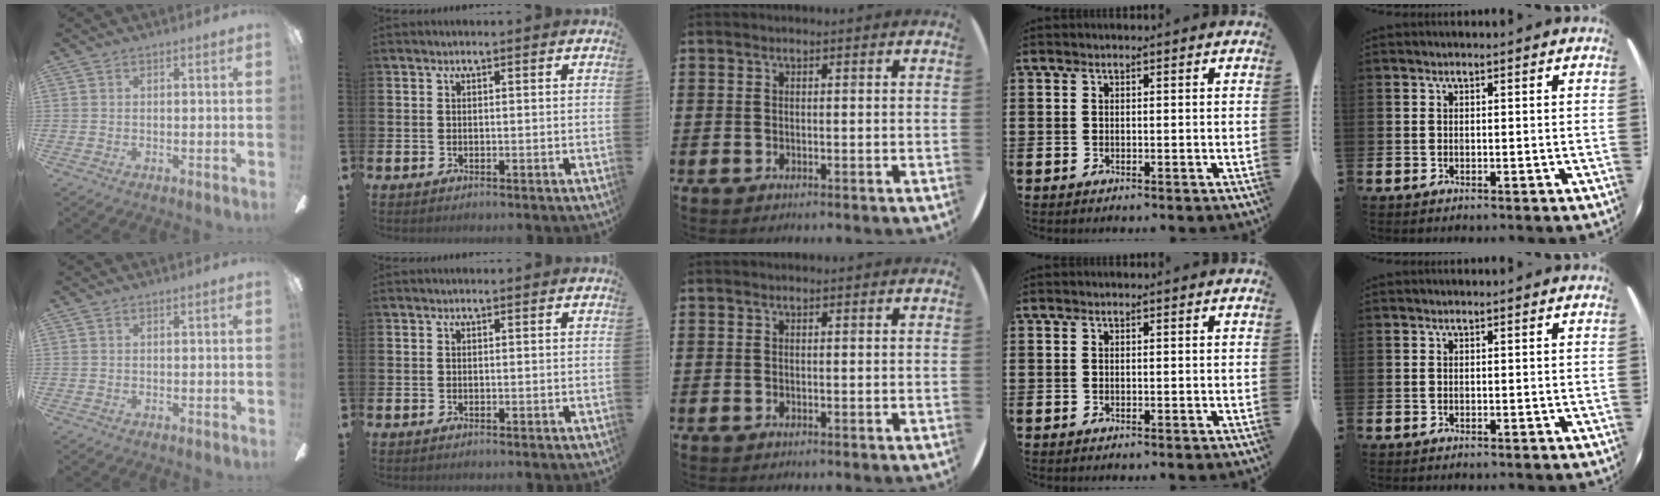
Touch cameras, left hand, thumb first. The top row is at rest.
{}